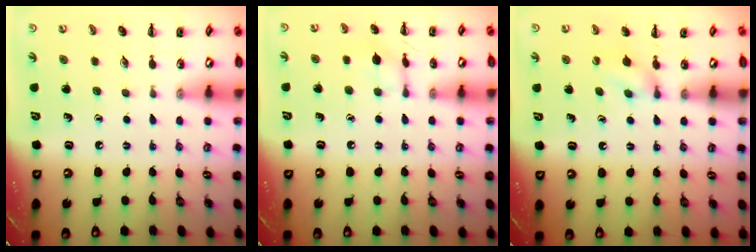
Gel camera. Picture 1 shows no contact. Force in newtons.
{"total": 6.5, "press": 6.3, "slide": 1.6}
{"total": 4.9, "press": 4.6, "slide": 1.6}